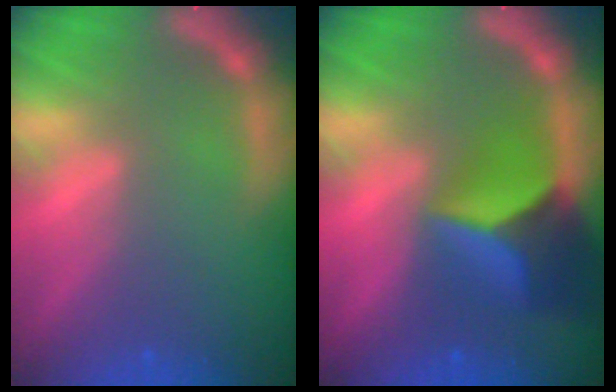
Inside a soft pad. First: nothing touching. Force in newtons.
{"total": 8.4}